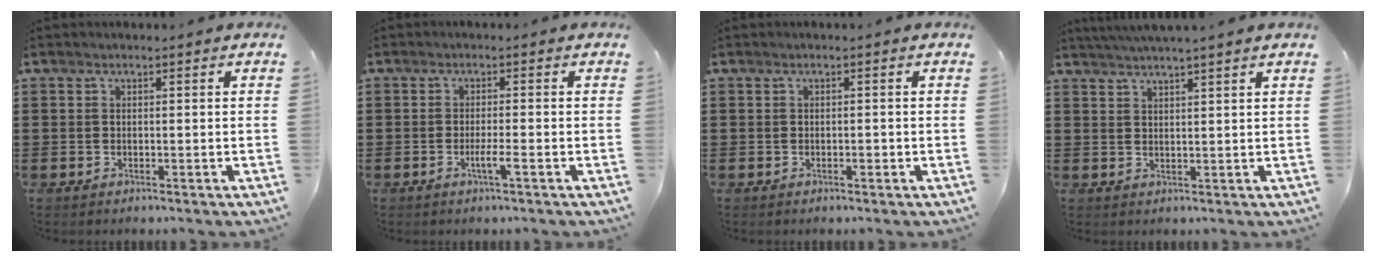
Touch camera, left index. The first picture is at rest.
{"total": 2.7, "force": [-1.1, 0.0, 2.5], "torque": [-0.040, -0.004, -0.020]}
{"total": 0.7, "force": [-0.2, 0.3, 0.6], "torque": [-0.012, -0.002, -0.003]}
{"total": 2.9, "force": [2.7, -0.8, 0.7], "torque": [-0.020, -0.007, 0.049]}